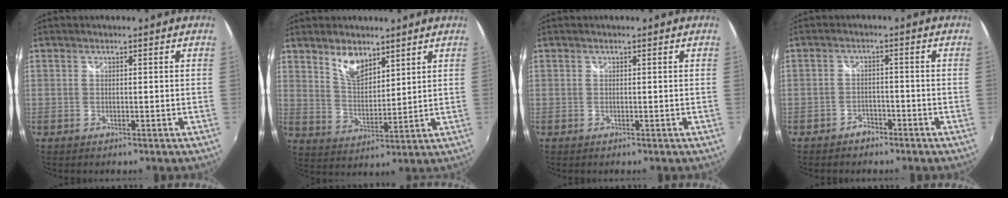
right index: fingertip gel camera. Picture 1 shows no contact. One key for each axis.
{"total": 7.1, "fx": 4.9, "fy": 3.3, "fz": 3.8, "tx": -0.061, "ty": 0.002, "tz": 0.096}
{"total": 0.0}
{"total": 3.0, "fx": -2.4, "fy": 1.7, "fz": 0.5, "tx": -0.018, "ty": 0.011, "tz": -0.037}